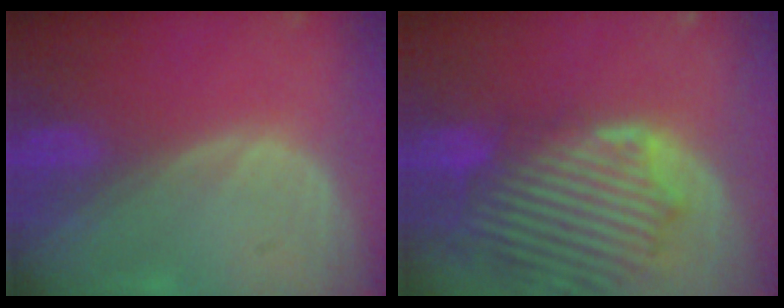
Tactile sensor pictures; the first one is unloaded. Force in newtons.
{"total": 13.7, "press": 11.8, "slide": 6.9}